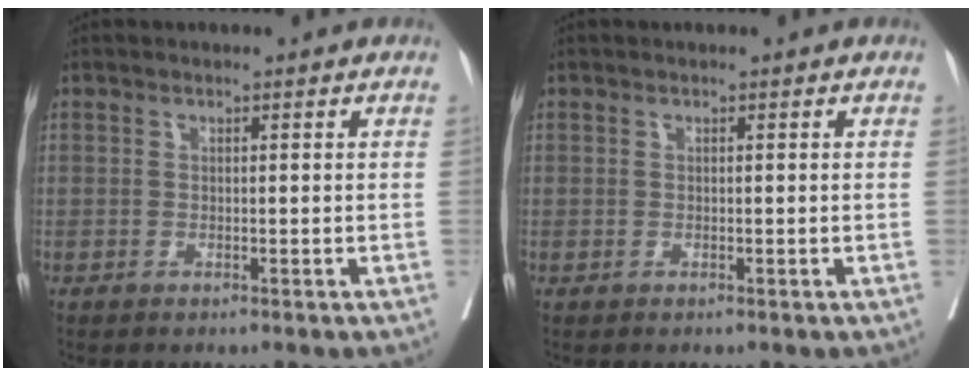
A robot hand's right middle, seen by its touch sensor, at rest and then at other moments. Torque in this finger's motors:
{"motor_torque": [-0.12, -0.30, 0.04, 0.00]}